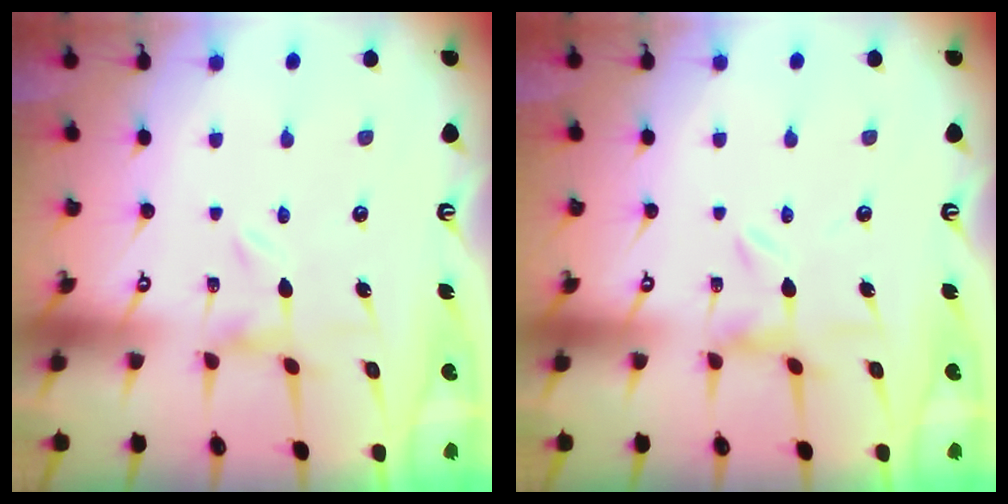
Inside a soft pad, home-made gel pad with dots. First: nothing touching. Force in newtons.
{"total": 1.6, "press": 1.6, "slide": 0.3}